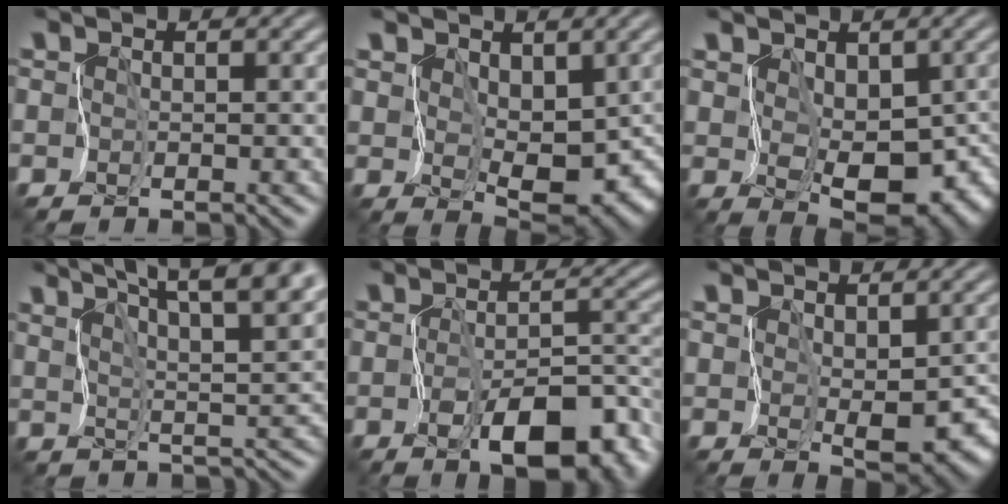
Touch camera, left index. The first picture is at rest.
{"total": 8.0, "force": [1.5, 5.0, 6.0], "torque": [-0.080, -0.023, 0.049]}
{"total": 9.4, "force": [0.1, 5.8, 7.4], "torque": [-0.094, -0.031, 0.027]}
{"total": 10.7, "force": [8.2, 1.9, 6.5], "torque": [-0.097, 0.009, 0.122]}
{"total": 7.4, "force": [-4.4, 2.5, 5.3], "torque": [-0.076, -0.023, -0.050]}
{"total": 6.9, "force": [0.1, 4.3, 5.4], "torque": [-0.062, -0.031, 0.029]}